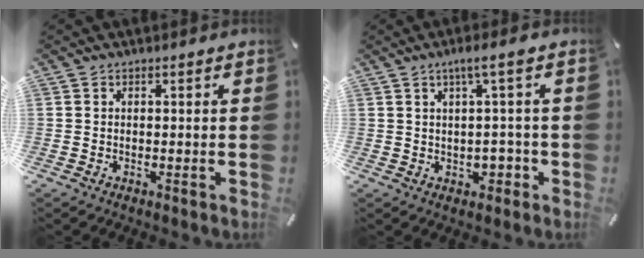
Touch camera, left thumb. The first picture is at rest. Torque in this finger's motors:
{"motor_torque": [0.17, 0.19, 0.07, -0.03, 0.02]}